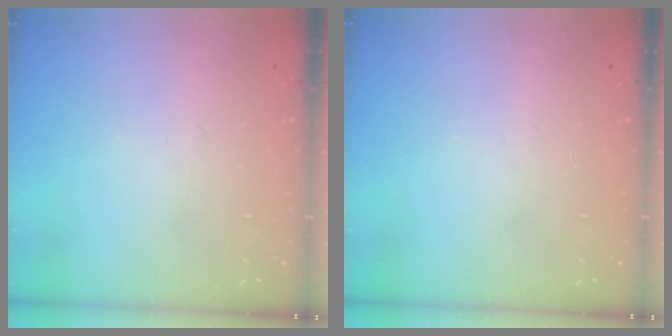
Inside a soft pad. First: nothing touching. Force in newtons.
{"total": 0.0}